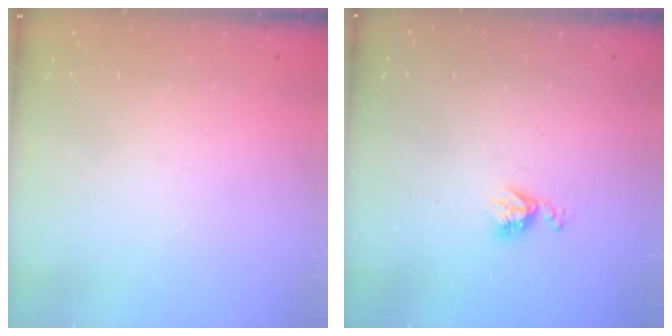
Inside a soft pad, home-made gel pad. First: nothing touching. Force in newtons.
{"total": 5.8, "press": 5.7, "slide": 0.7}